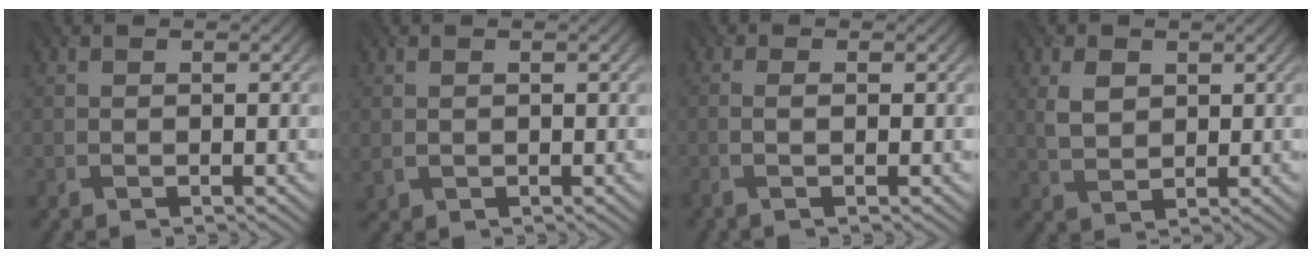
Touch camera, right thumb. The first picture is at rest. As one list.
[{"total": 1.1, "force": [0.2, 1.0, 0.6], "torque": [-0.017, -0.005, 0.007]}, {"total": 1.6, "force": [-0.3, 0.3, 1.6], "torque": [-0.031, 0.004, -0.013]}, {"total": 3.7, "force": [1.4, 2.4, 2.4], "torque": [-0.056, 0.000, 0.028]}]